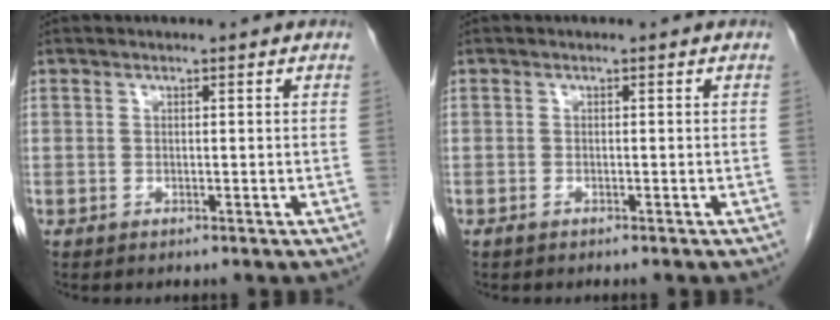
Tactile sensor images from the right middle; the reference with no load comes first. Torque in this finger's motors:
{"motor_torque": [-0.39, 0.16, -0.06, -0.01]}